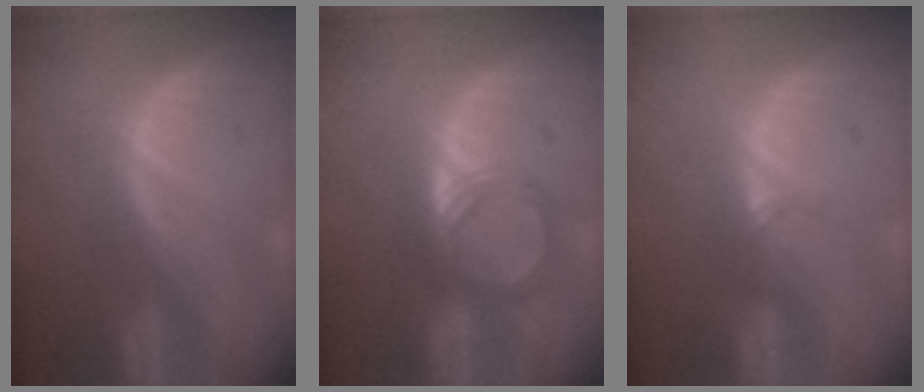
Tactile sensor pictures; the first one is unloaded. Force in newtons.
{"total": 5.2, "press": 4.8, "slide": 1.9}
{"total": 1.6, "press": 1.3, "slide": 1.1}